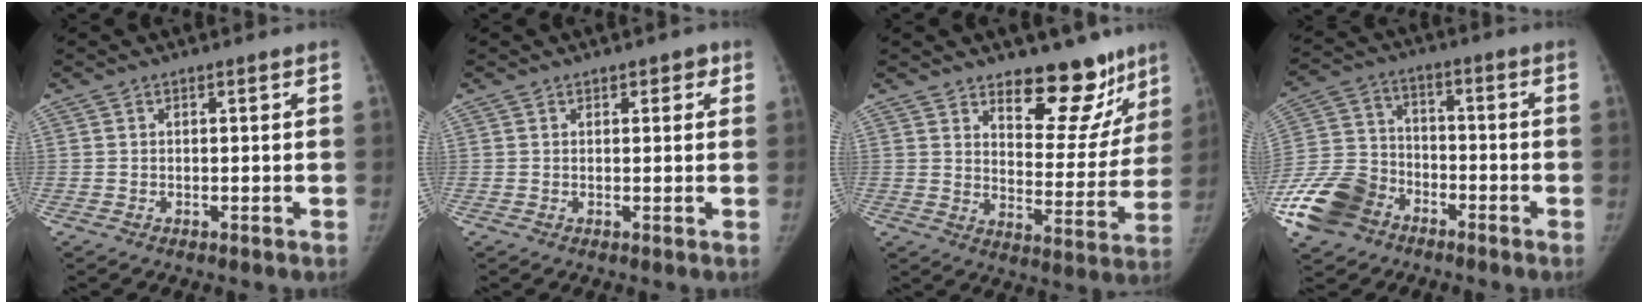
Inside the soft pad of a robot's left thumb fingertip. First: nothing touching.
{"total": 1.9, "force": [1.0, 1.2, 1.0], "torque": [0.009, 0.000, 0.007]}
{"total": 15.6, "force": [11.8, 7.0, 7.3], "torque": [-0.029, -0.095, 0.165]}
{"total": 14.5, "force": [-8.4, 10.2, 6.1], "torque": [-0.123, 0.037, -0.164]}